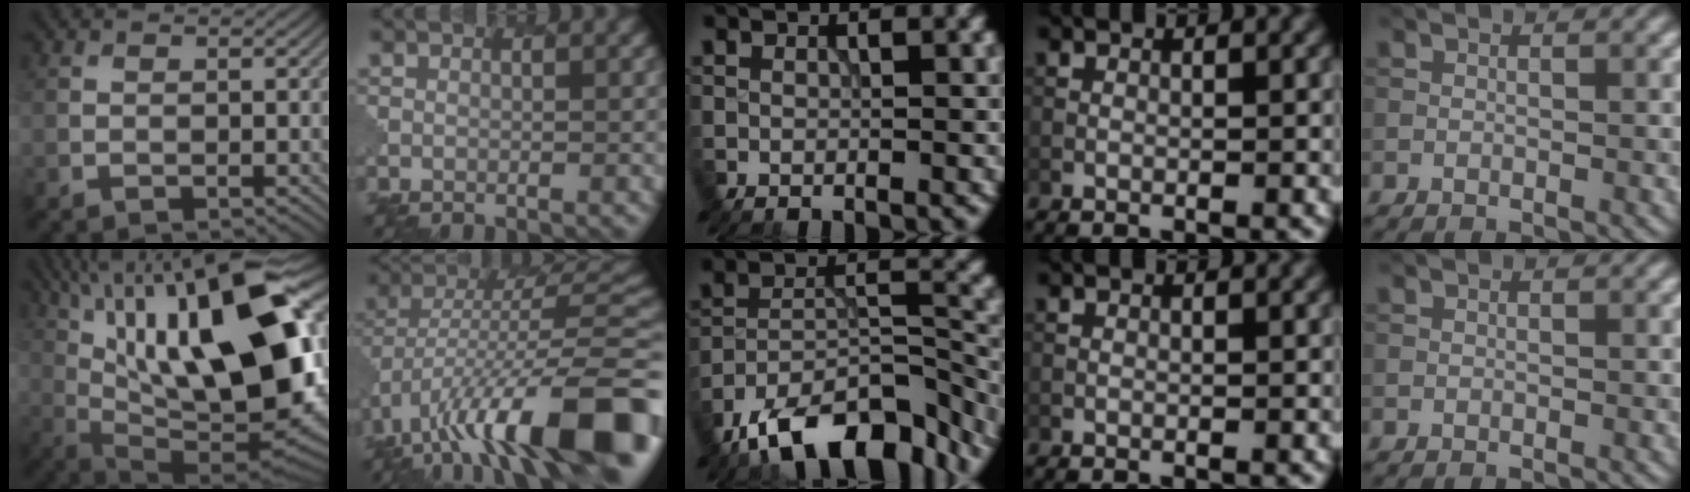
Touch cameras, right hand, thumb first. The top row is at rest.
{"thumb": {"total": 22.2, "force": [7.3, 7.7, 19.5], "torque": [-0.321, 0.044, 0.128]}, "index": {"total": 15.3, "force": [-7.1, 5.0, 12.6], "torque": [-0.198, 0.024, -0.114]}, "middle": {"total": 12.2, "force": [-9.2, 4.5, 6.6], "torque": [-0.110, 0.001, -0.153]}}